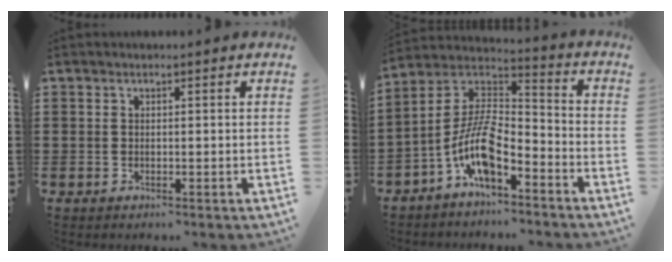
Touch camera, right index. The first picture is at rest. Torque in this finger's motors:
{"motor_torque": [2.14, 0.00, 0.61, 0.11]}